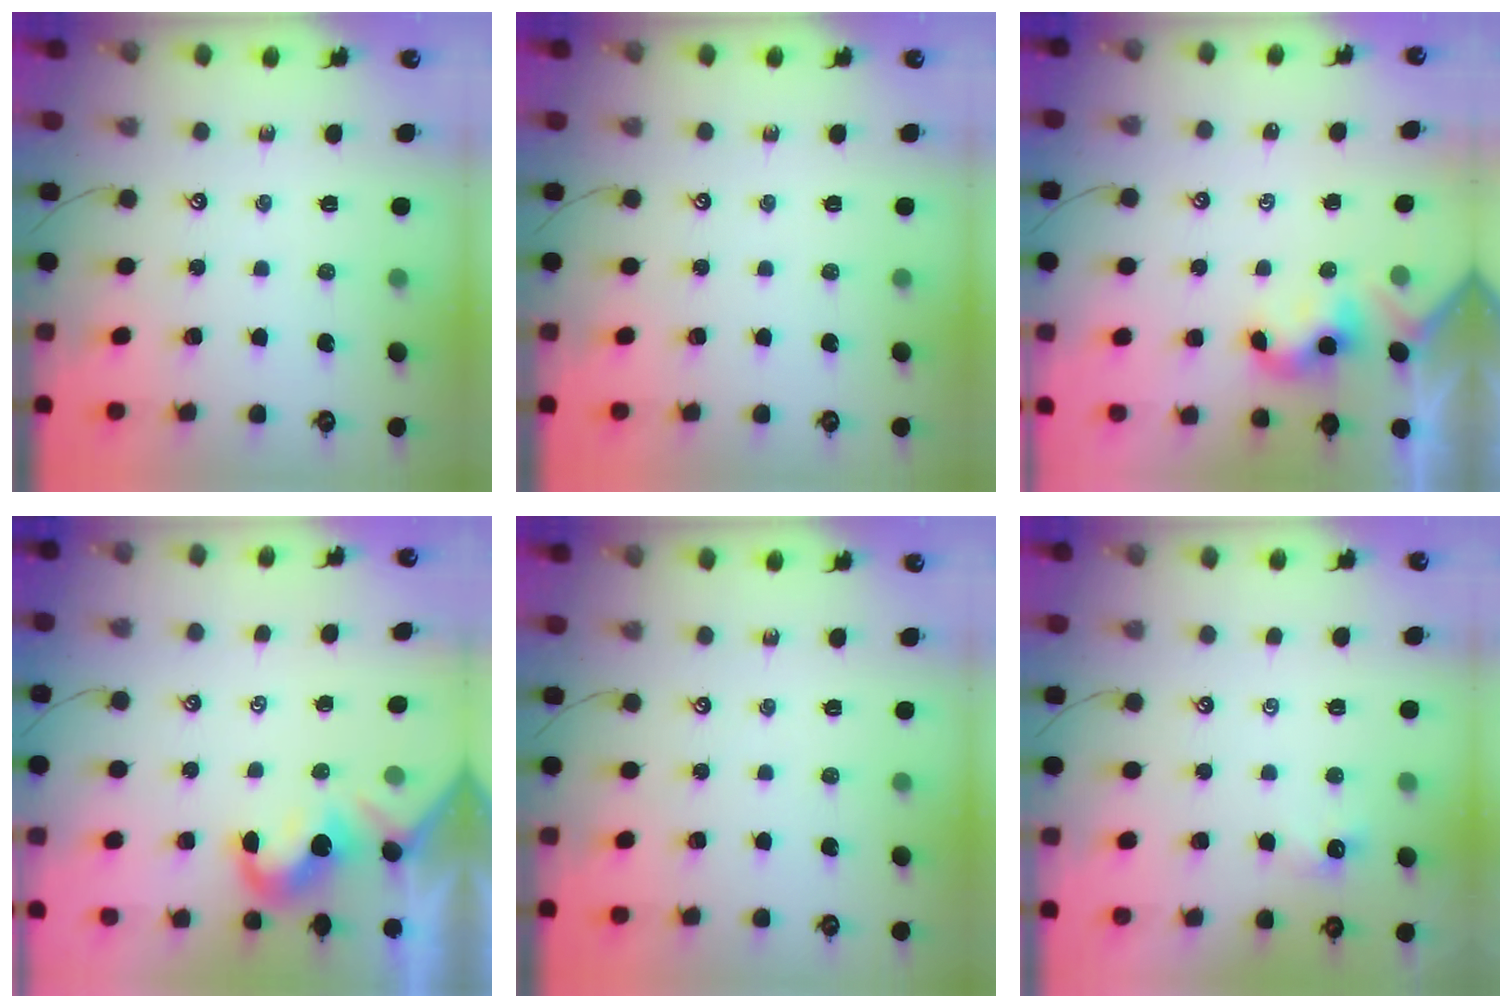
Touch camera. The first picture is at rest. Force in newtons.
{"total": 0.0}
{"total": 2.4, "press": 2.4, "slide": 0.2}
{"total": 1.5, "press": 1.2, "slide": 0.9}
{"total": 0.0}
{"total": 0.6, "press": 0.3, "slide": 0.5}